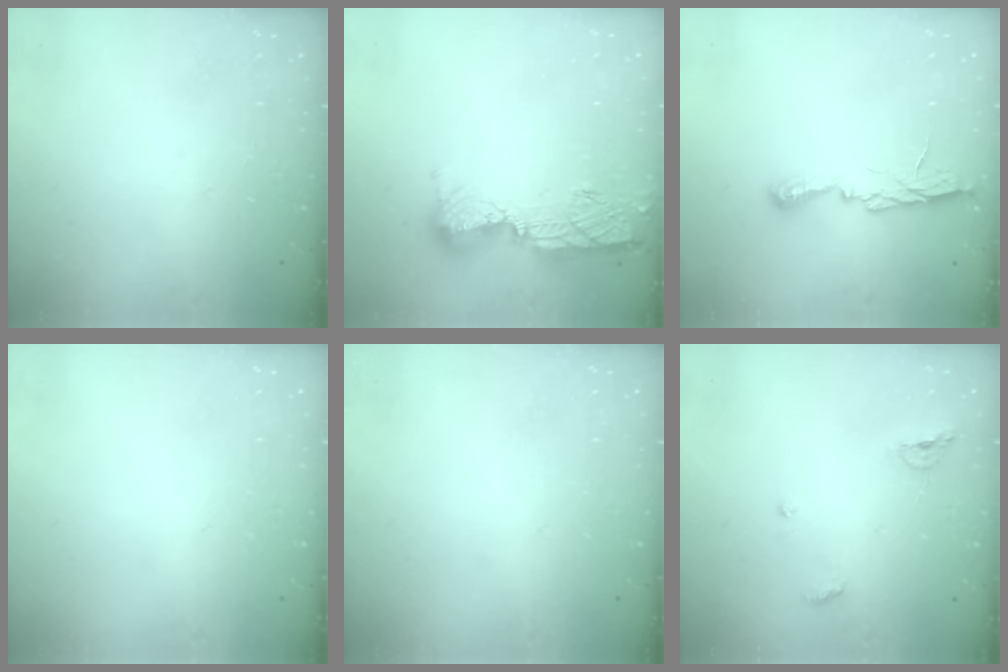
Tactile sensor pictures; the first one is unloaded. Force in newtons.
{"total": 13.9, "press": 13.8, "slide": 1.0}
{"total": 7.0, "press": 7.0, "slide": 0.7}
{"total": 0.0}
{"total": 0.0}
{"total": 6.8, "press": 6.7, "slide": 0.6}